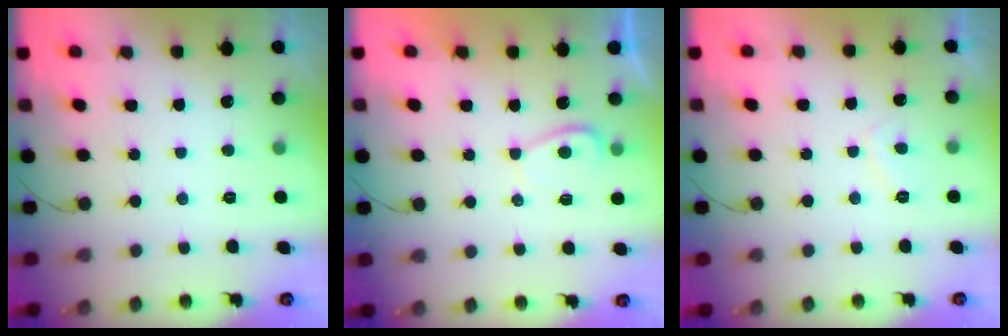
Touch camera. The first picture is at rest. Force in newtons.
{"total": 2.3, "press": 2.2, "slide": 0.8}
{"total": 1.9, "press": 1.7, "slide": 0.8}